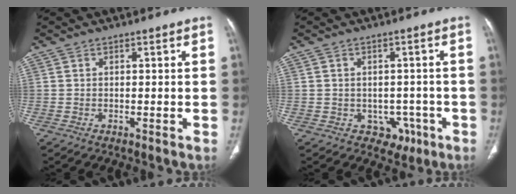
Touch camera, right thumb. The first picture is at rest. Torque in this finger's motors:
{"motor_torque": [0.46, 0.40, -0.24, 0.05, -0.02]}